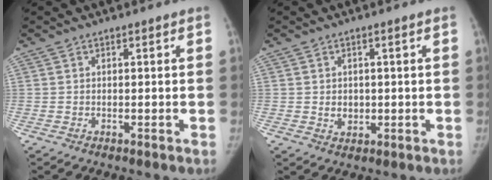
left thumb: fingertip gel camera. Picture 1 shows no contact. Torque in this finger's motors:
{"motor_torque": [0.47, 0.38, -0.07, 0.24, 0.16]}